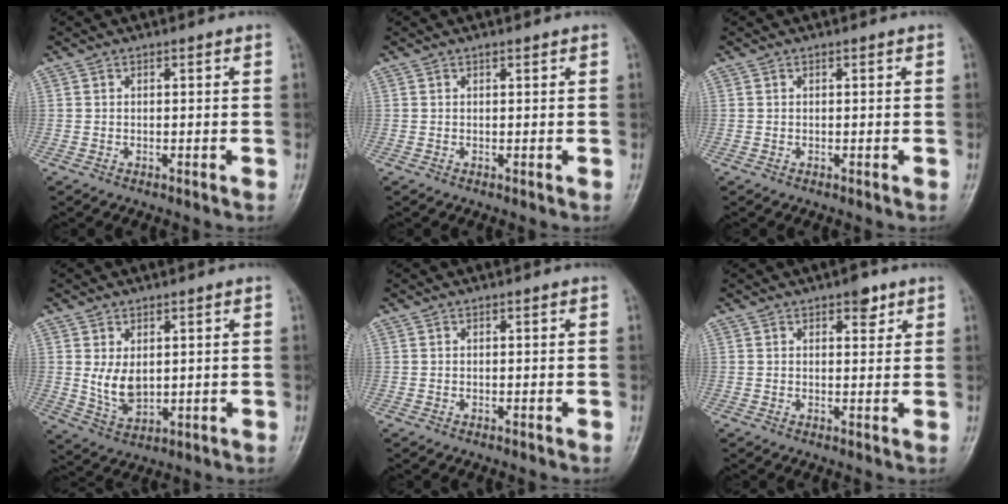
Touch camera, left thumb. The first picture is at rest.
{"total": 0.5, "force": [0.4, 0.2, 0.3], "torque": [-0.007, -0.003, 0.006]}
{"total": 0.0}
{"total": 5.9, "force": [1.1, 3.8, 4.4], "torque": [-0.067, -0.015, 0.035]}
{"total": 0.0}
{"total": 3.2, "force": [2.0, 1.6, 2.0], "torque": [-0.011, -0.008, 0.026]}